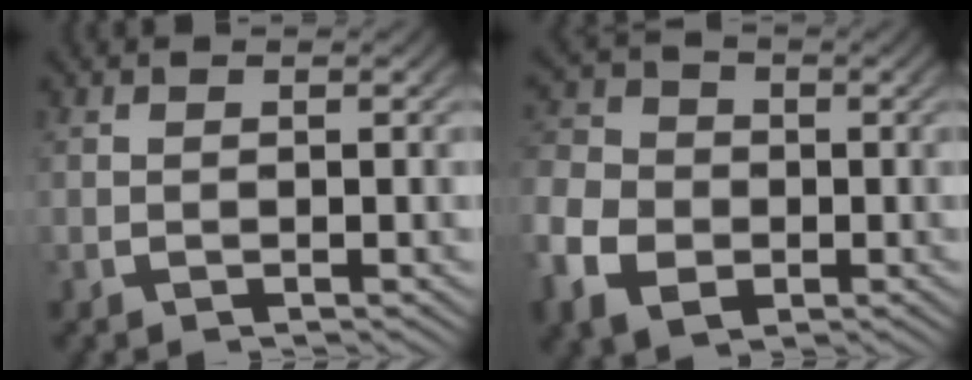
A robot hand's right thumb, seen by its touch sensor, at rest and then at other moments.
{"total": 7.2, "force": [-2.6, 5.9, 3.2], "torque": [-0.085, -0.029, -0.038]}